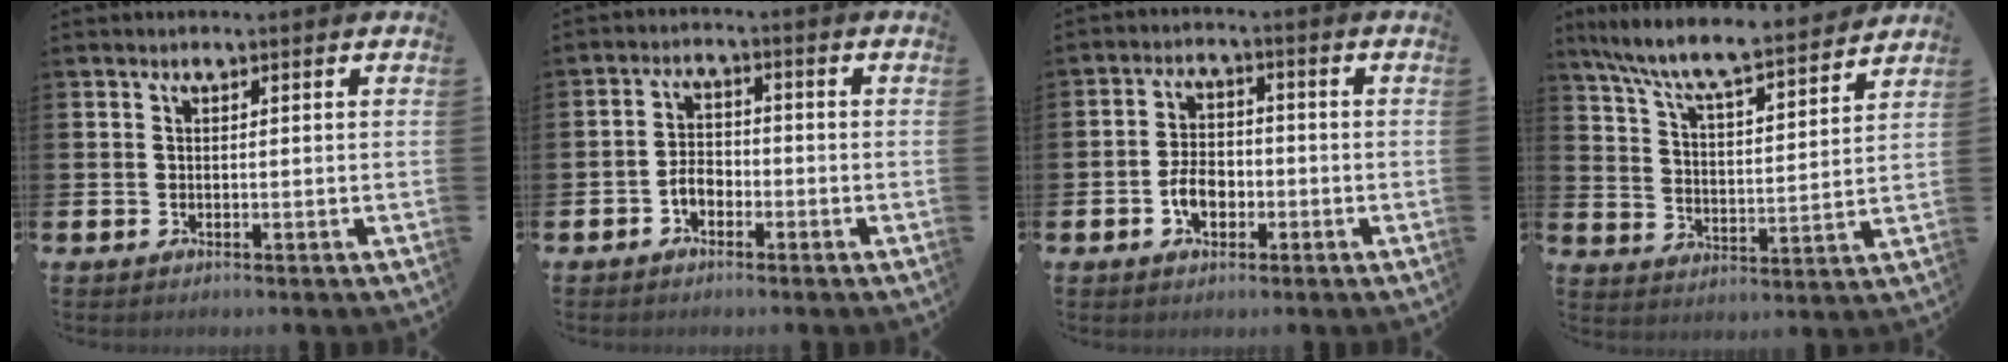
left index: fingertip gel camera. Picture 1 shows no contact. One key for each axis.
{"total": 2.7, "fx": -1.7, "fy": 1.7, "fz": 1.3, "tx": -0.021, "ty": 0.006, "tz": -0.037}
{"total": 4.4, "fx": -1.6, "fy": 2.9, "fz": 2.9, "tx": -0.041, "ty": 0.002, "tz": -0.033}
{"total": 8.4, "fx": 7.9, "fy": 0.7, "fz": 3.0, "tx": -0.092, "ty": -0.062, "tz": 0.132}